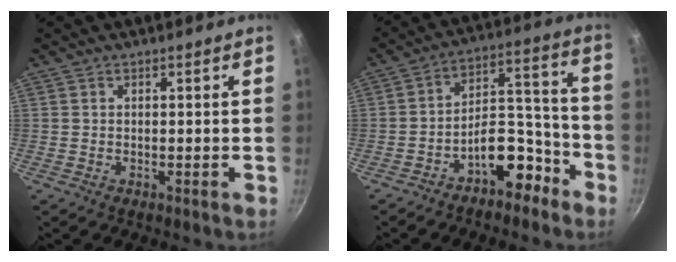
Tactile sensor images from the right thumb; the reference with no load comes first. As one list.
[{"total": 10.9, "force": [-6.6, 5.5, 6.7], "torque": [-0.084, 0.085, -0.110]}]